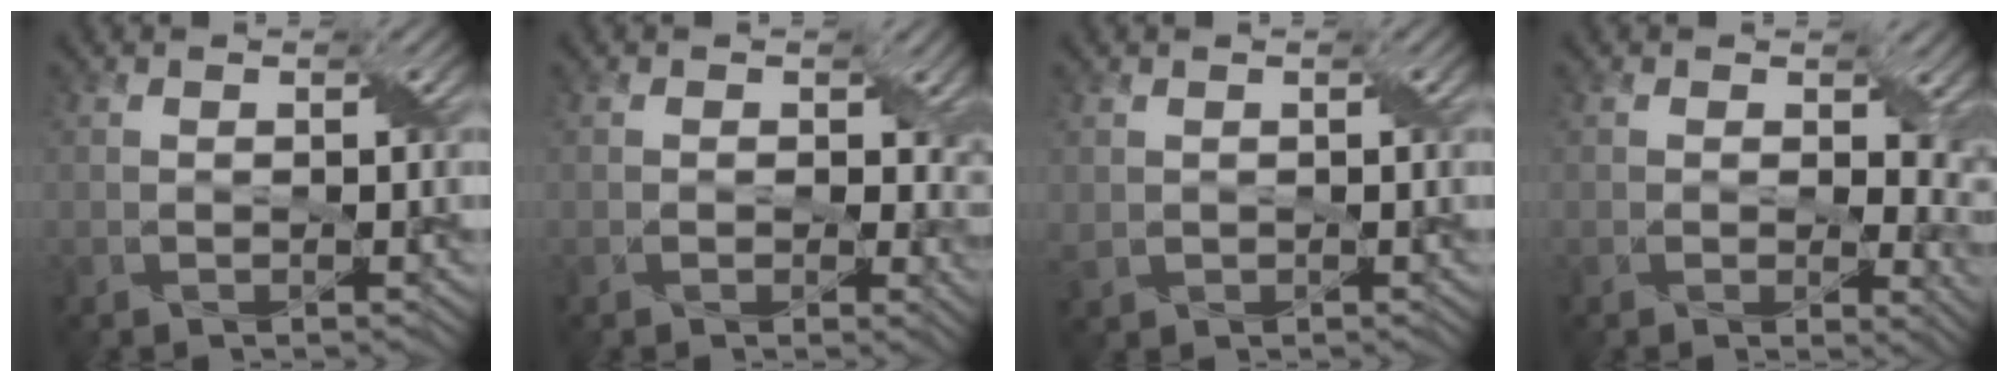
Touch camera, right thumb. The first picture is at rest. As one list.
[{"total": 4.3, "force": [0.3, 3.2, 2.9], "torque": [-0.033, -0.011, 0.006]}, {"total": 1.4, "force": [0.4, 1.1, 0.8], "torque": [-0.027, -0.001, 0.012]}, {"total": 7.0, "force": [1.0, 4.4, 5.4], "torque": [-0.070, -0.016, 0.020]}]